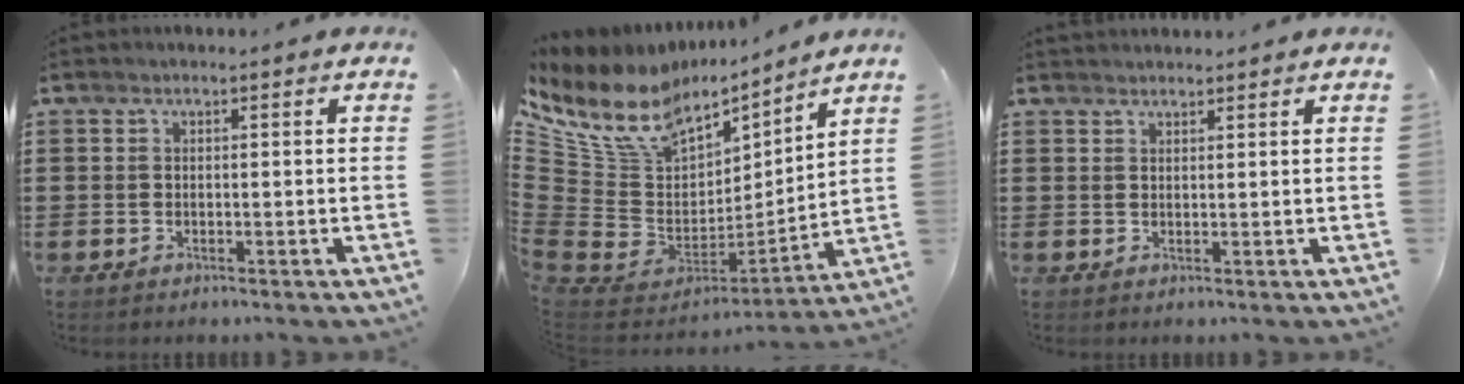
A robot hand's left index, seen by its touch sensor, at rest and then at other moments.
{"total": 11.6, "force": [7.5, 7.4, 4.9], "torque": [-0.157, -0.060, 0.136]}
{"total": 1.4, "force": [1.4, 0.2, 0.0], "torque": [-0.002, 0.000, 0.028]}